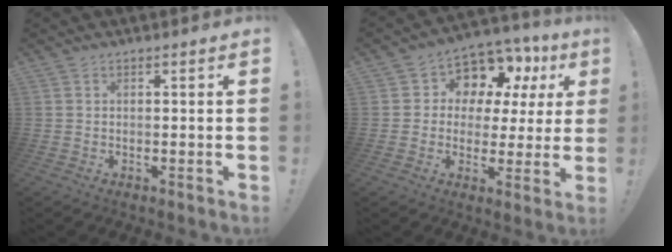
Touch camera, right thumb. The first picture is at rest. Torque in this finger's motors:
{"motor_torque": [1.65, 1.80, 0.58, -0.39, 0.03]}